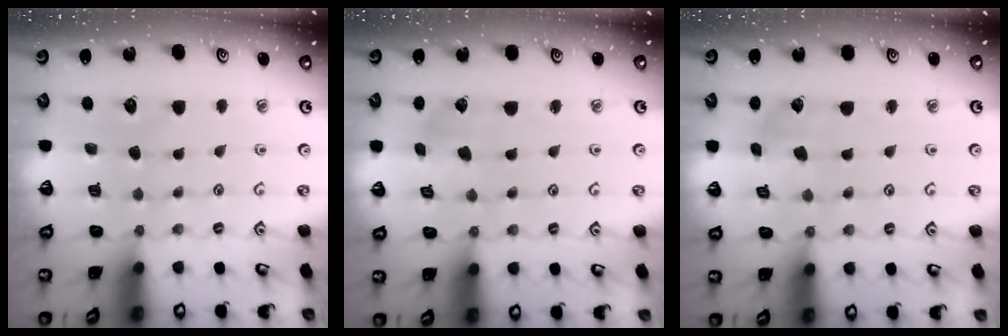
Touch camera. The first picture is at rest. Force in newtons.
{"total": 2.0, "press": 2.0, "slide": 0.3}
{"total": 2.3, "press": 2.3, "slide": 0.3}